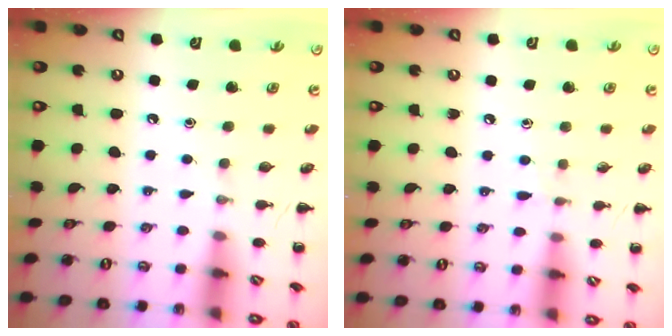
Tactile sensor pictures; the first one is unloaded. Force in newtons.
{"total": 4.6, "press": 4.2, "slide": 1.9}